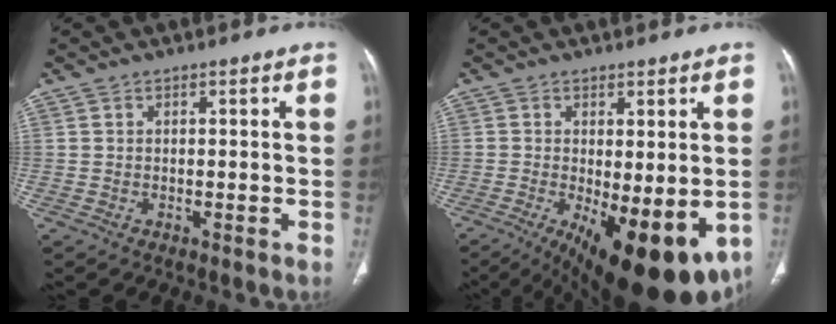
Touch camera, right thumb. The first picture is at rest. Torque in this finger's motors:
{"motor_torque": [-0.03, 1.23, 0.95, 0.48, 0.43]}